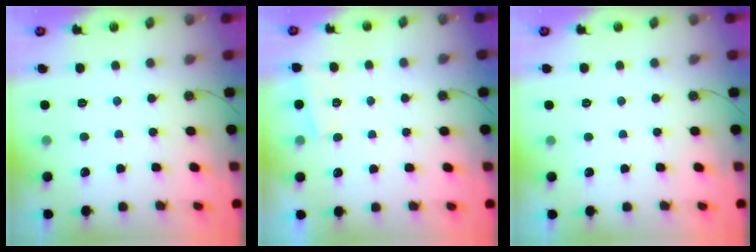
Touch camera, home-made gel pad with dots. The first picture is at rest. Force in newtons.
{"total": 4.8, "press": 1.5, "slide": 4.6}
{"total": 2.1, "press": 1.5, "slide": 1.5}